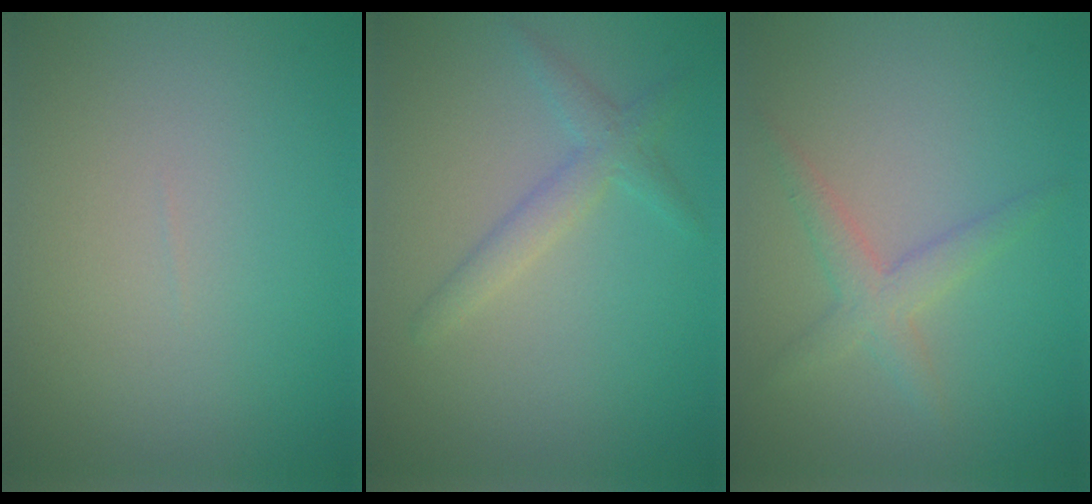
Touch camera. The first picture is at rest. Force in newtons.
{"total": 2.3, "press": 2.3, "slide": 0.1}
{"total": 2.4, "press": 2.4, "slide": 0.1}